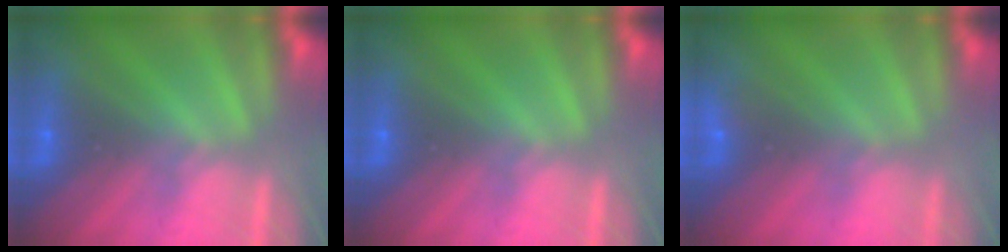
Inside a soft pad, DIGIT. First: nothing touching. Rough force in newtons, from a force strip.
{"total": 0.0}
{"total": 2.9}